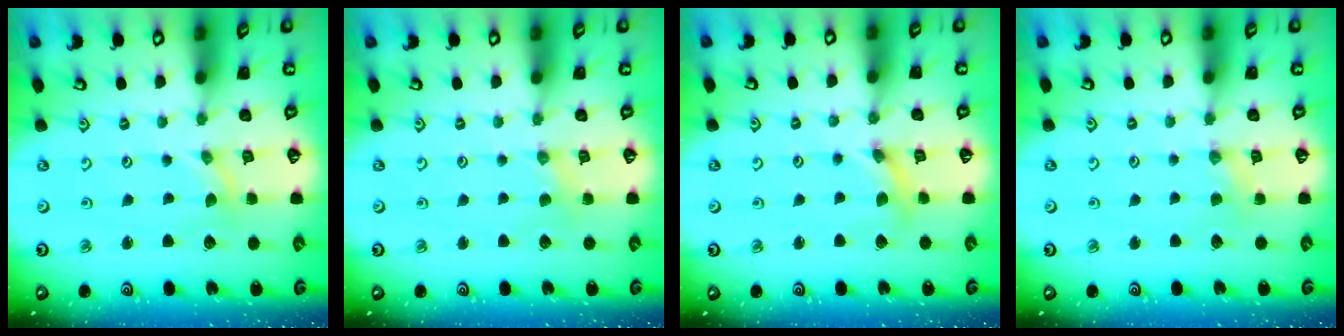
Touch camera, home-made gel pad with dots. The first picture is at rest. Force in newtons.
{"total": 0.8, "press": 0.8, "slide": 0.2}
{"total": 2.7, "press": 2.7, "slide": 0.2}
{"total": 1.3, "press": 1.2, "slide": 0.2}